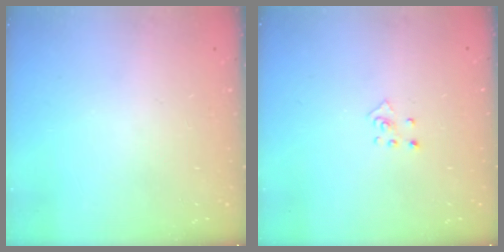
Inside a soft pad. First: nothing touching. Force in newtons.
{"total": 3.9, "press": 3.9, "slide": 0.2}